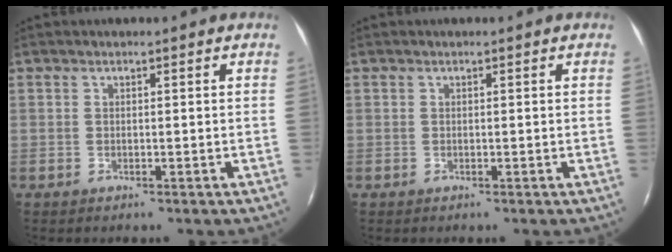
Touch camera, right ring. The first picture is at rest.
{"total": 0.0}